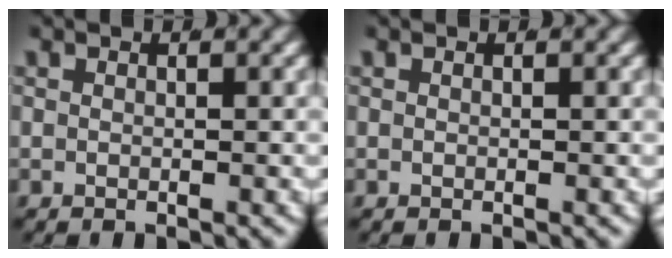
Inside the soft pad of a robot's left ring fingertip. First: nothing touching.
{"total": 0.0}